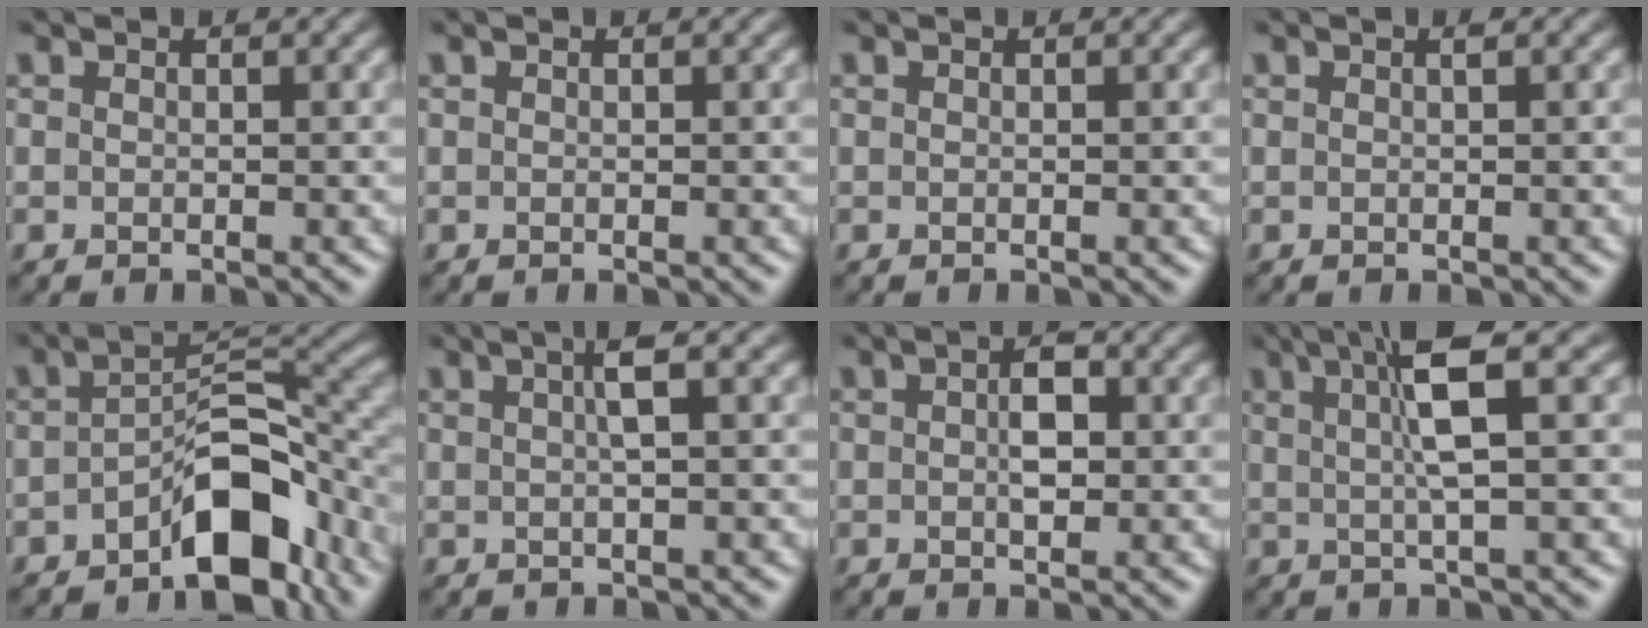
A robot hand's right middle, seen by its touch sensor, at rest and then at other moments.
{"total": 0.0}
{"total": 0.0}
{"total": 0.5, "force": [0.2, 0.1, 0.5], "torque": [-0.010, 0.004, 0.004]}
{"total": 8.3, "force": [-4.3, 3.7, 6.0], "torque": [-0.080, 0.007, -0.072]}
{"total": 2.4, "force": [0.7, 0.4, 2.3], "torque": [-0.037, 0.008, 0.010]}
{"total": 2.8, "force": [0.2, 1.4, 2.4], "torque": [-0.041, 0.004, 0.000]}
{"total": 5.3, "force": [1.5, 0.7, 5.0], "torque": [-0.095, 0.006, 0.028]}